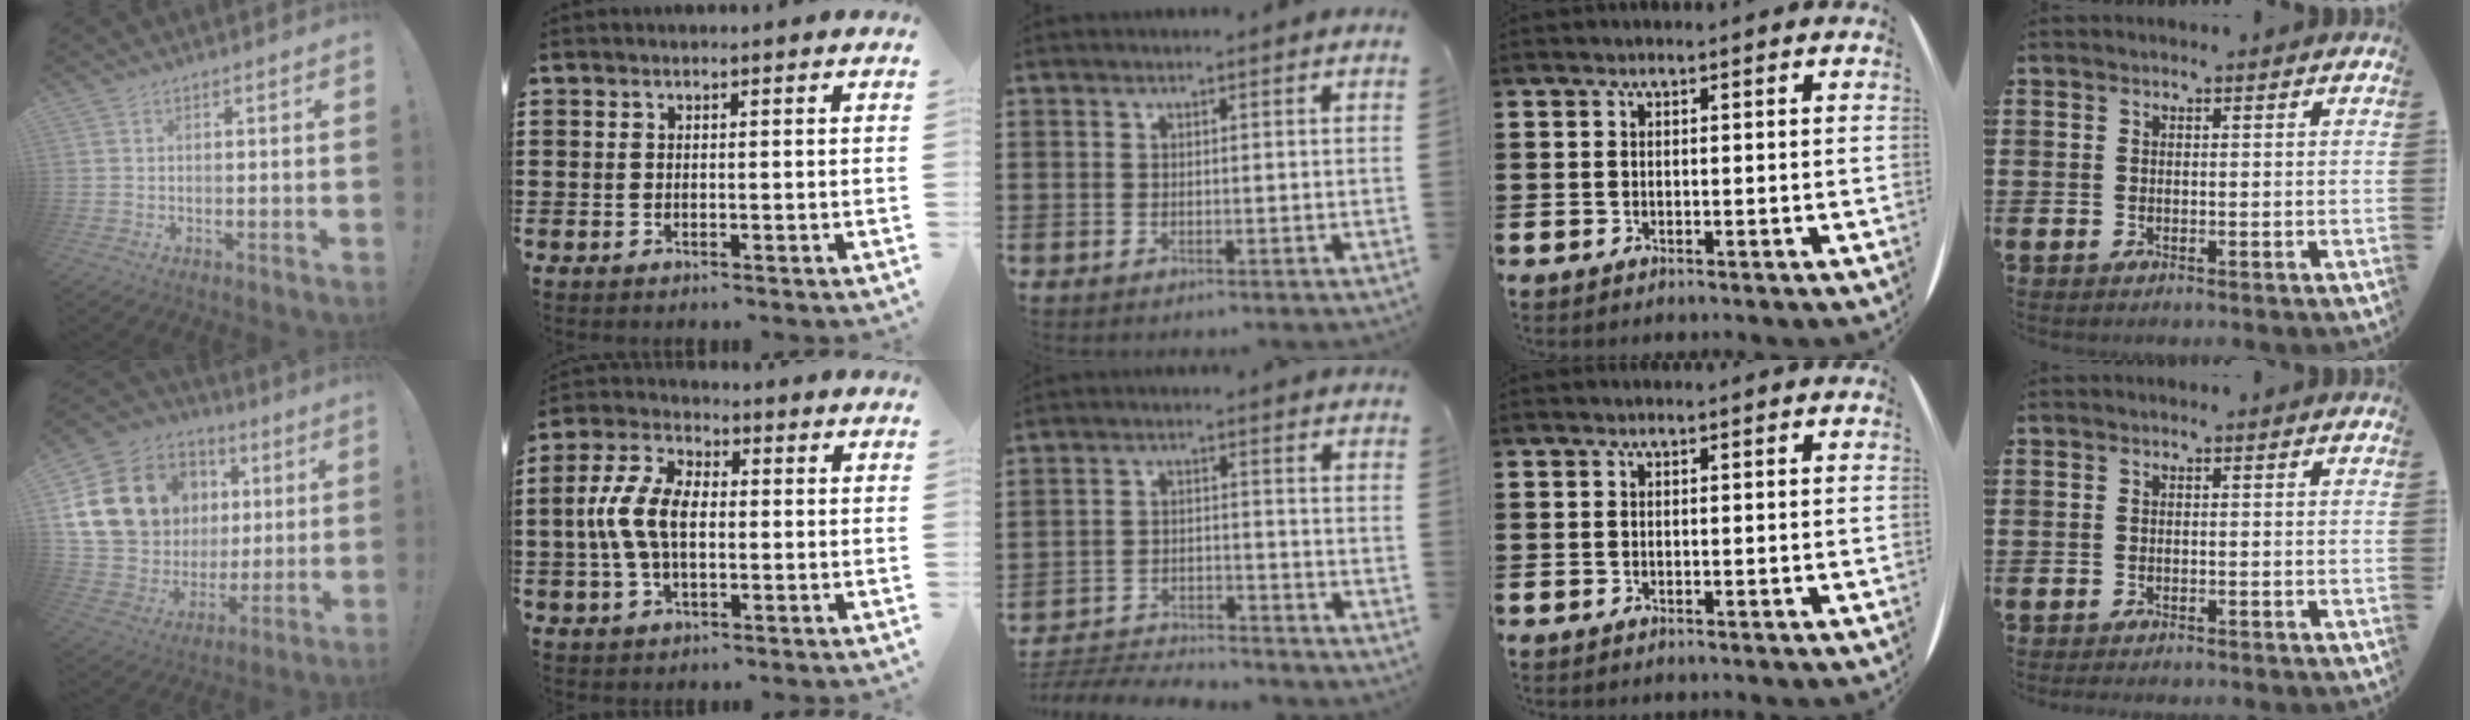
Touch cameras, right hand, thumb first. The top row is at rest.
{"thumb": {"total": 20.3, "force": [6.8, 16.3, 10.0], "torque": [-0.166, -0.019, 0.165]}, "index": {"total": 8.2, "force": [-0.6, 4.5, 6.8], "torque": [-0.167, 0.001, -0.020]}, "middle": {"total": 4.6, "force": [-4.5, 0.6, 0.7], "torque": [-0.022, 0.000, -0.094]}, "little": {"total": 0.7, "force": [-0.7, 0.0, 0.1], "torque": [-0.002, -0.003, -0.013]}}